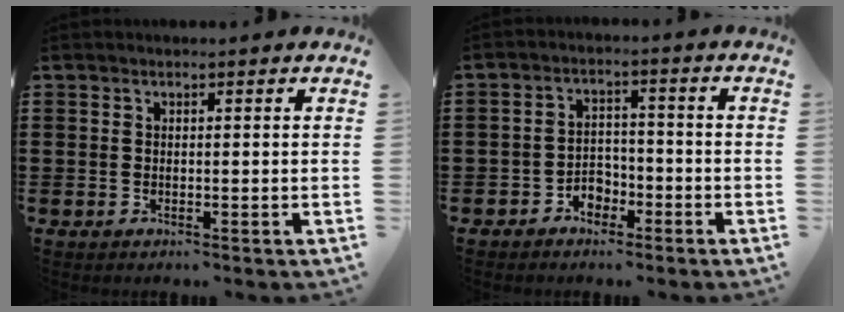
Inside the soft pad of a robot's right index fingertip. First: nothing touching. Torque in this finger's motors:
{"motor_torque": [1.10, 1.03, 0.47, -0.07]}